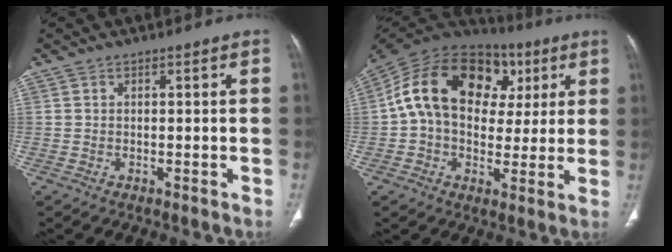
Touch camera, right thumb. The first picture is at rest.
{"total": 23.3, "force": [5.9, 16.2, 15.6], "torque": [-0.249, 0.043, 0.090]}